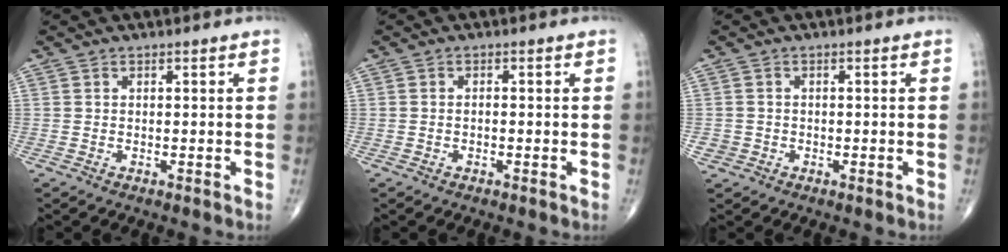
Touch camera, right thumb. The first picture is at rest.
{"total": 0.7, "force": [-0.3, 0.4, 0.4], "torque": [-0.007, 0.004, -0.006]}
{"total": 1.8, "force": [-0.6, 1.7, 0.3], "torque": [0.001, 0.007, -0.010]}